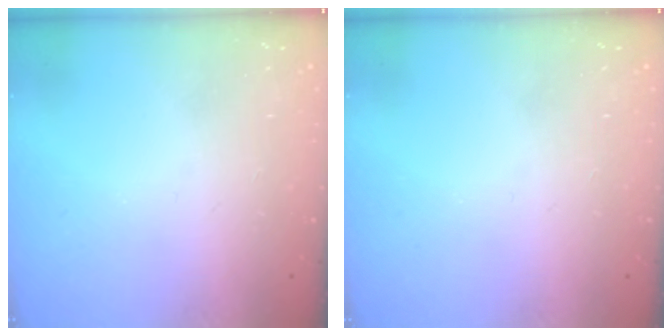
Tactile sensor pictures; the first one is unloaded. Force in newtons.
{"total": 0.0}